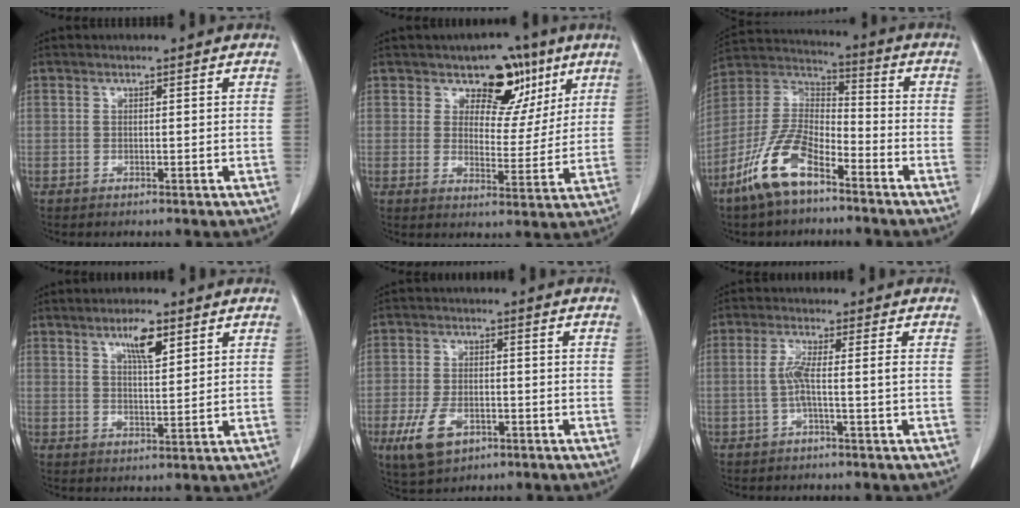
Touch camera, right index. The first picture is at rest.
{"total": 8.2, "force": [4.9, 5.2, 4.0], "torque": [-0.036, 0.002, 0.071]}
{"total": 12.6, "force": [-8.0, 4.7, 8.6], "torque": [-0.187, 0.003, -0.158]}
{"total": 5.0, "force": [2.9, 1.1, 4.0], "torque": [-0.072, 0.000, 0.050]}
{"total": 7.4, "force": [-3.5, 4.2, 5.0], "torque": [-0.106, -0.004, -0.054]}
{"total": 3.4, "force": [-0.7, -0.3, 3.3], "torque": [-0.069, 0.006, -0.014]}